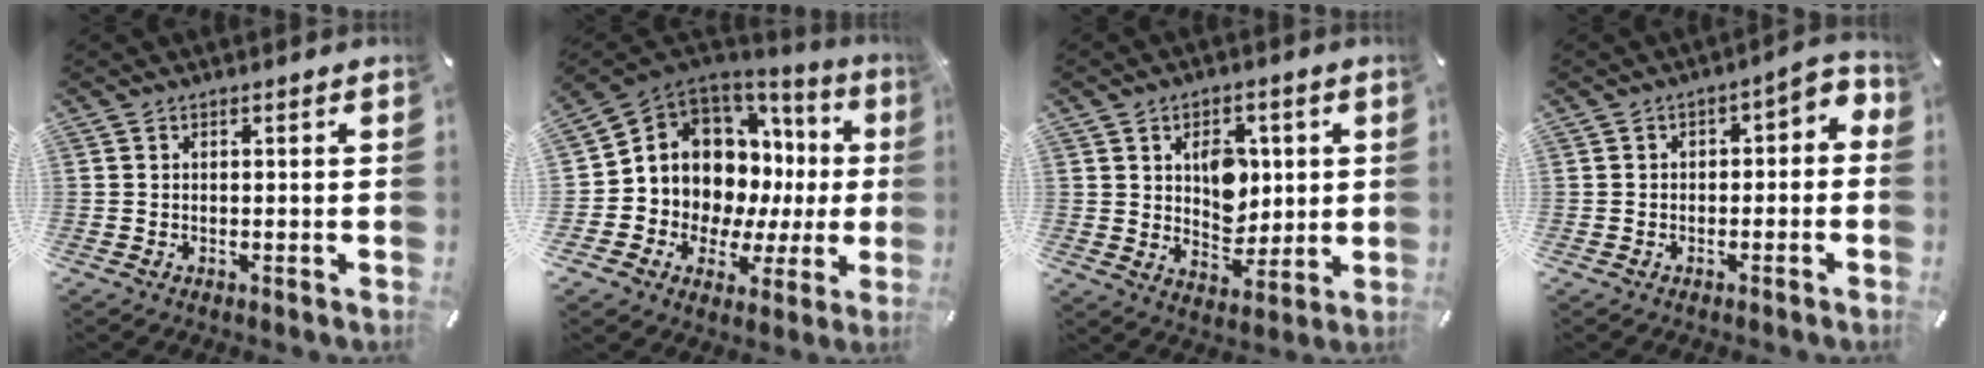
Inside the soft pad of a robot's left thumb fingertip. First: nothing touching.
{"total": 11.0, "force": [3.6, 9.4, 4.3], "torque": [-0.074, -0.071, 0.078]}
{"total": 9.5, "force": [1.9, 7.6, 5.3], "torque": [-0.060, -0.002, 0.033]}
{"total": 4.0, "force": [-2.1, 2.4, 2.3], "torque": [-0.036, 0.017, -0.046]}